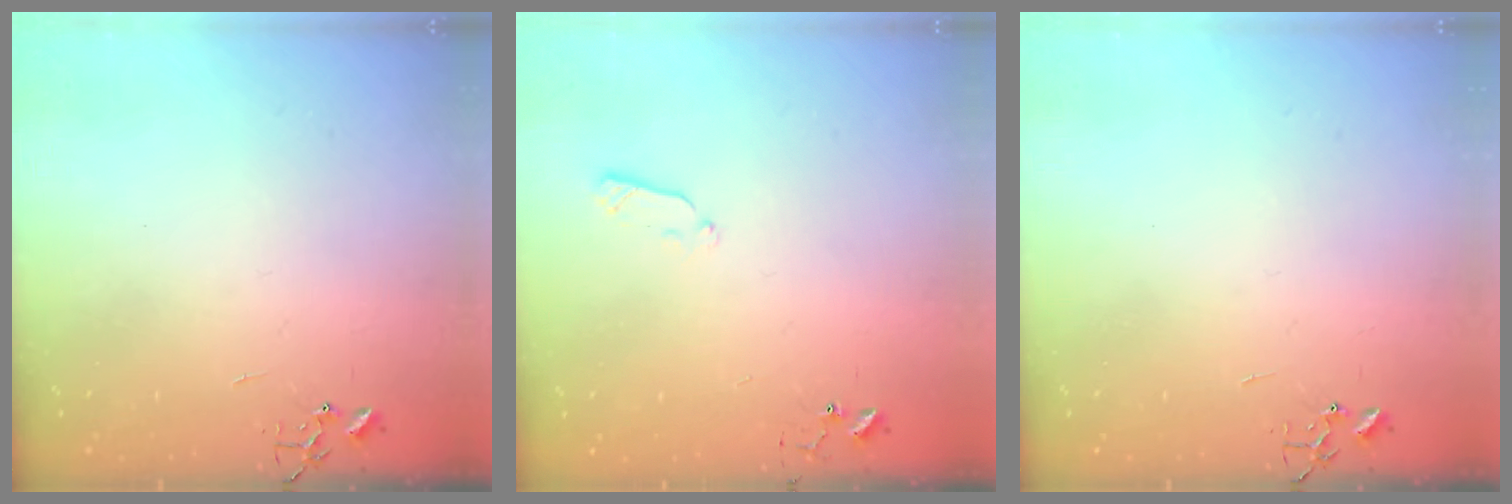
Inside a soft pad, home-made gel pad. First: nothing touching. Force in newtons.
{"total": 5.6, "press": 5.6, "slide": 0.8}
{"total": 0.0}